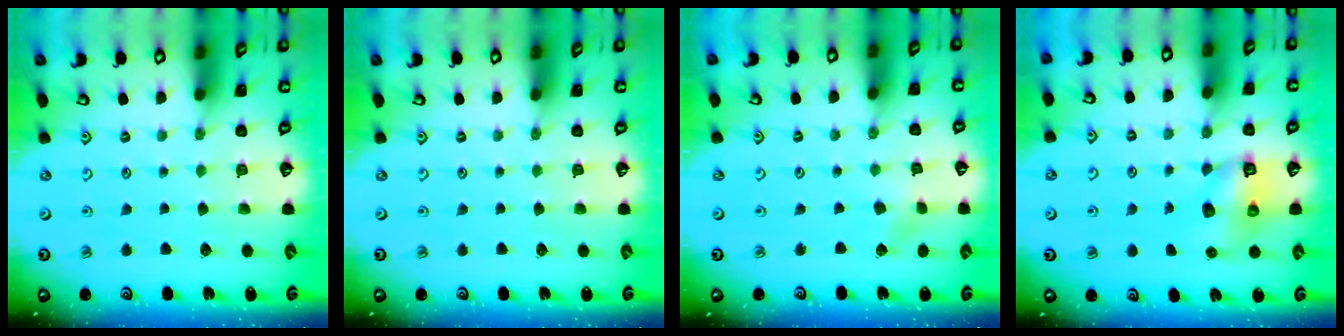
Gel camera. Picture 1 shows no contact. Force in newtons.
{"total": 0.0}
{"total": 1.9, "press": 1.9, "slide": 0.2}
{"total": 6.8, "press": 6.8, "slide": 0.9}